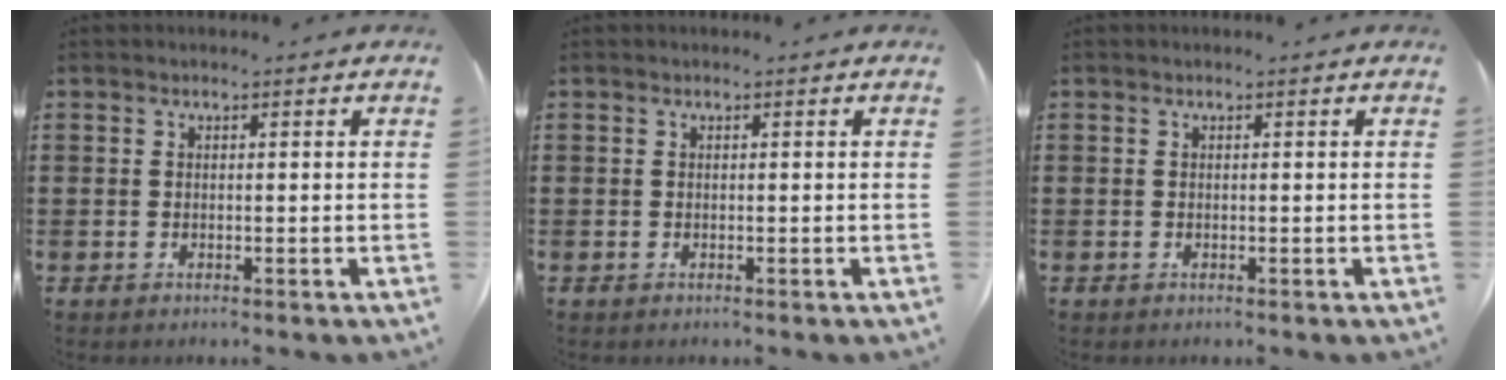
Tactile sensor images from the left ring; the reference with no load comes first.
{"total": 0.0}
{"total": 0.0}